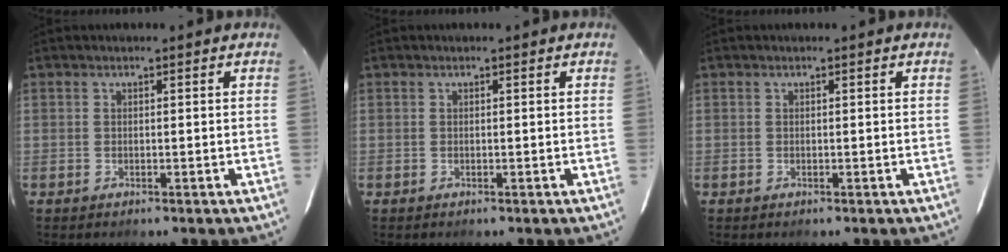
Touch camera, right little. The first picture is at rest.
{"total": 0.0}
{"total": 0.0}